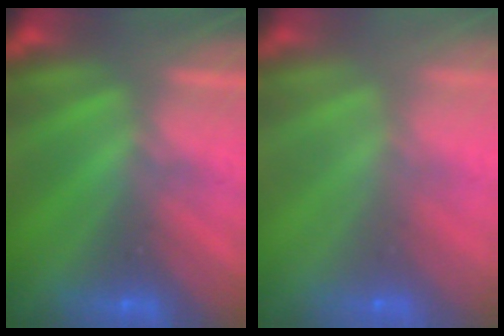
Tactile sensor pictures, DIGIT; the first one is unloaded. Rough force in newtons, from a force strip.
{"total": 8.1}